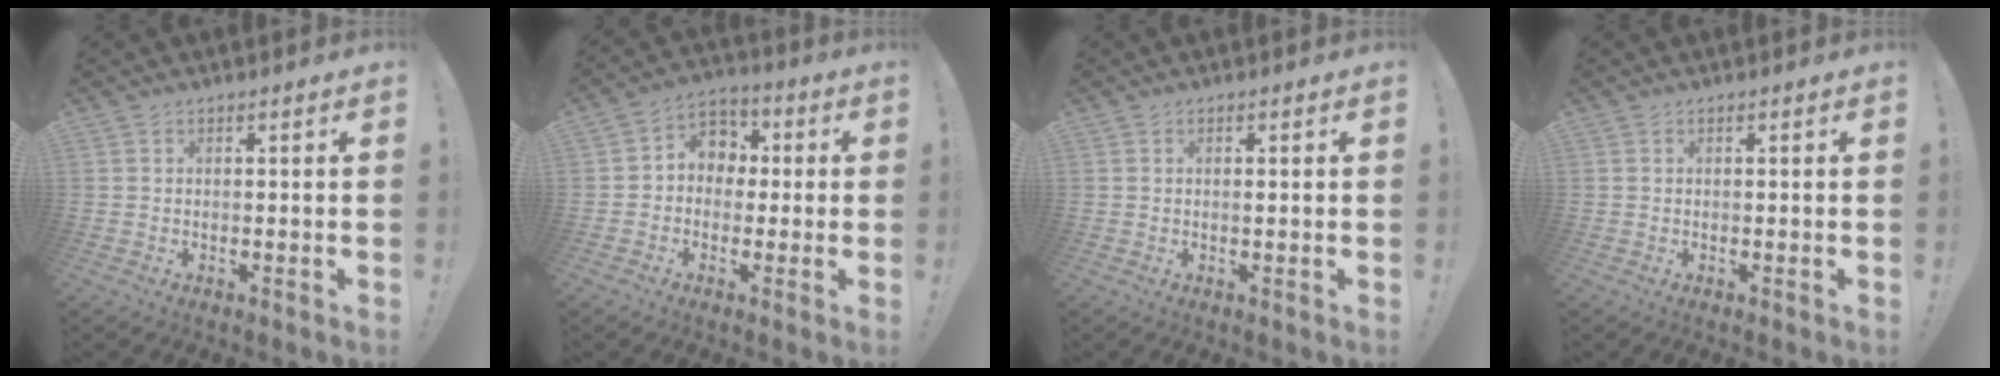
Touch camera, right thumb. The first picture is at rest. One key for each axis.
{"total": 7.1, "fx": -0.5, "fy": 6.5, "fz": 2.8, "tx": -0.043, "ty": 0.014, "tz": 0.000}
{"total": 0.6, "fx": 0.0, "fy": -0.1, "fz": 0.6, "tx": 0.003, "ty": -0.006, "tz": -0.003}
{"total": 0.0}